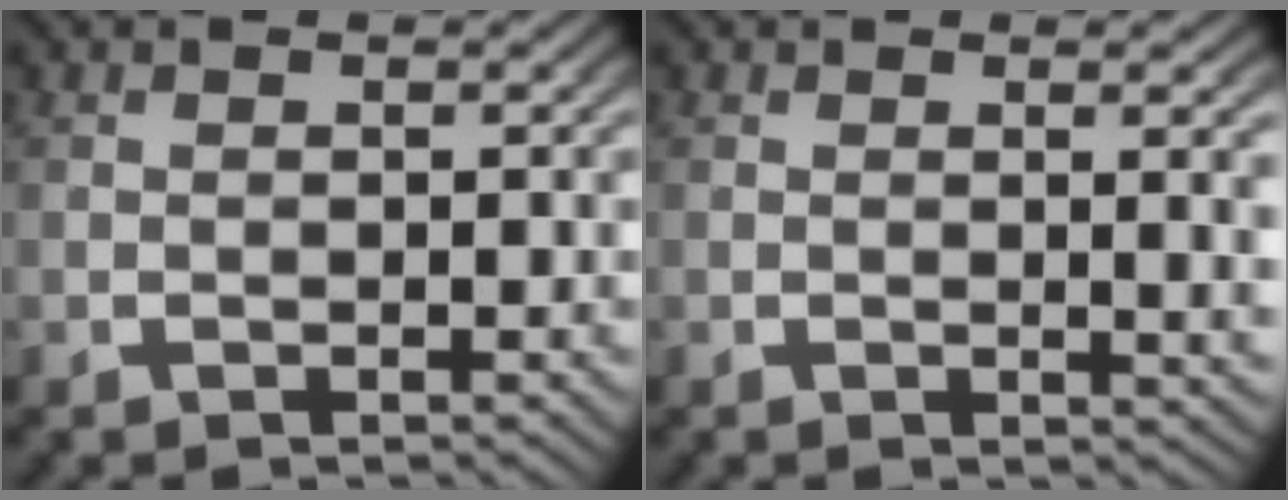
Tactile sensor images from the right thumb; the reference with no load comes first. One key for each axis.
{"total": 2.3, "fx": 0.6, "fy": 0.1, "fz": 2.2, "tx": -0.026, "ty": -0.003, "tz": 0.009}